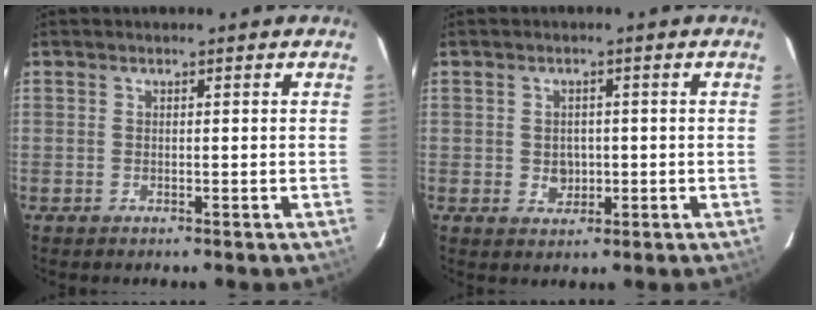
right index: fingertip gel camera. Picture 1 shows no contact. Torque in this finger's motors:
{"motor_torque": [-0.08, 0.02, 0.00, 0.00]}